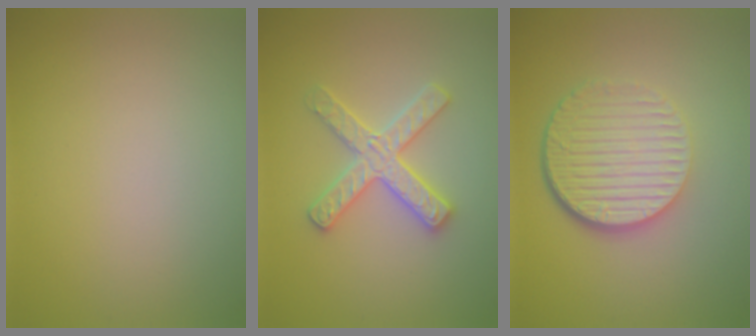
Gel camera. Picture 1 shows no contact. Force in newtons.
{"total": 3.1, "press": 3.1, "slide": 0.4}
{"total": 6.6, "press": 4.4, "slide": 4.9}